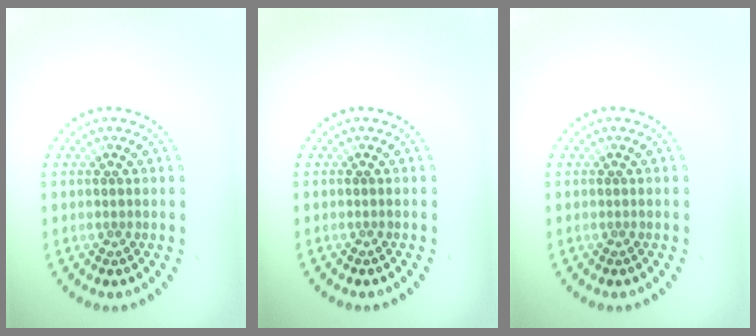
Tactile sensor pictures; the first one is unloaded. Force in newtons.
{"total": 0.0}
{"total": 0.0}